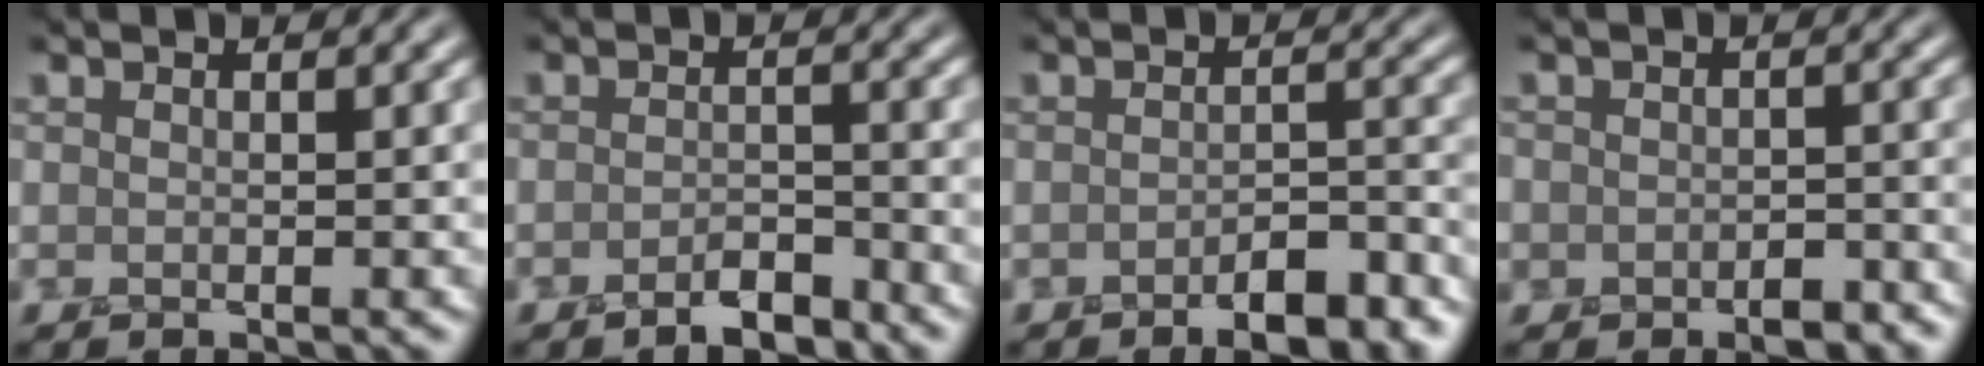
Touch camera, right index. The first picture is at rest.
{"total": 2.6, "force": [-1.8, 0.9, 1.5], "torque": [-0.021, 0.004, -0.033]}
{"total": 5.2, "force": [-3.3, 1.9, 3.5], "torque": [-0.046, 0.001, -0.043]}
{"total": 4.0, "force": [-2.2, 2.8, 1.9], "torque": [-0.012, 0.001, -0.034]}